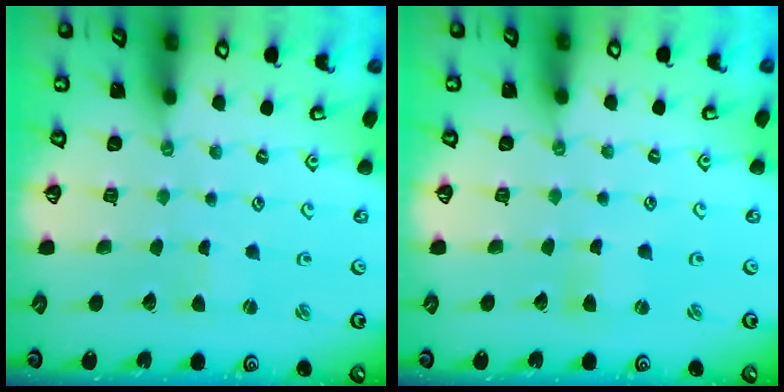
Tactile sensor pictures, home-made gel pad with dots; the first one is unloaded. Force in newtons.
{"total": 1.1, "press": 1.0, "slide": 0.2}